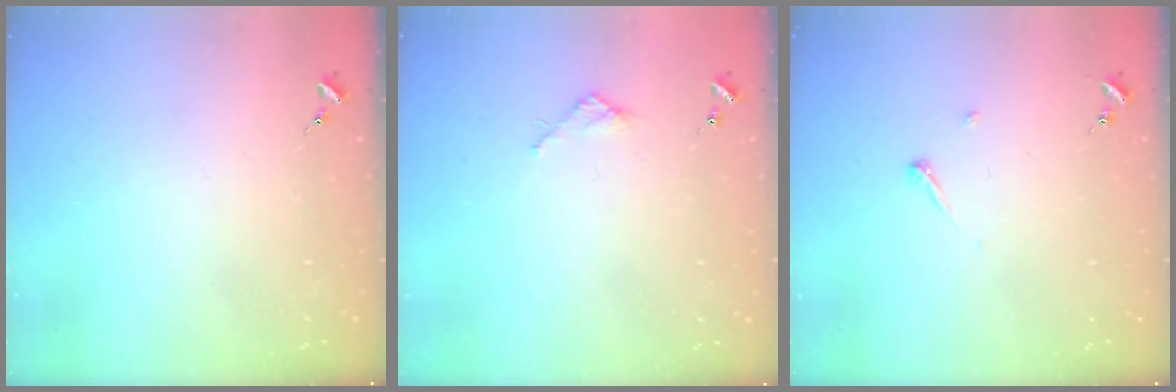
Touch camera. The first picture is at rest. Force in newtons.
{"total": 2.7, "press": 2.7, "slide": 0.2}
{"total": 3.4, "press": 3.4, "slide": 0.4}